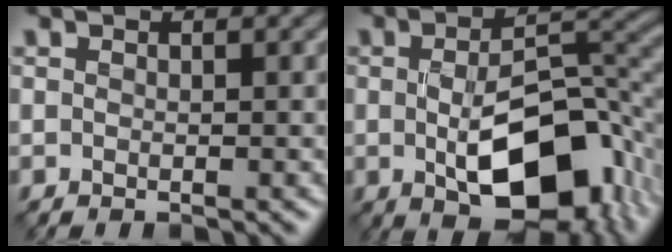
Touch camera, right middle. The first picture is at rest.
{"total": 11.4, "force": [-2.7, 5.4, 9.7], "torque": [-0.150, -0.012, -0.032]}